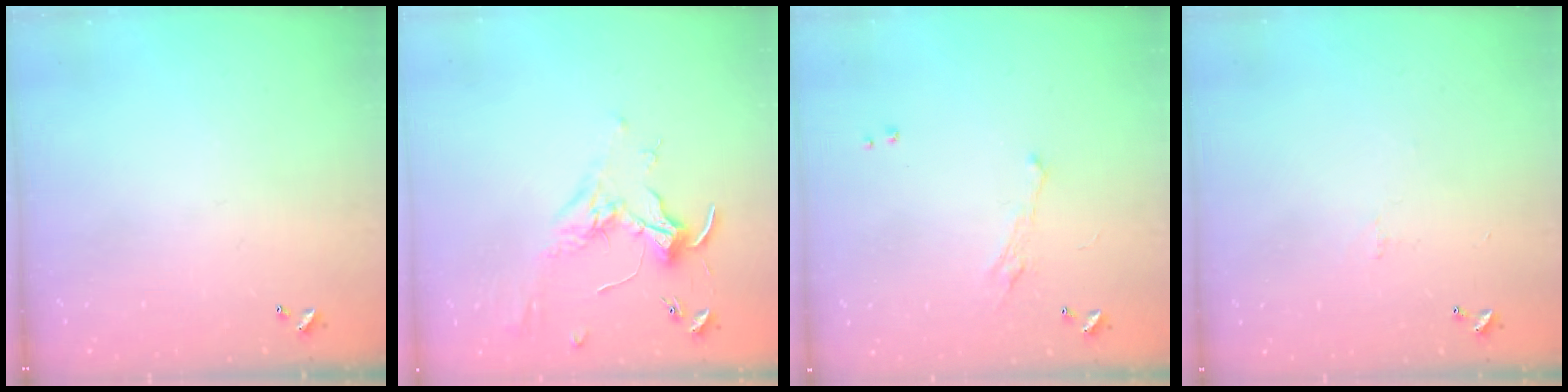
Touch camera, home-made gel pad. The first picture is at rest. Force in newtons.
{"total": 1.8, "press": 1.6, "slide": 0.7}
{"total": 2.3, "press": 2.1, "slide": 0.8}
{"total": 0.6, "press": 0.4, "slide": 0.5}